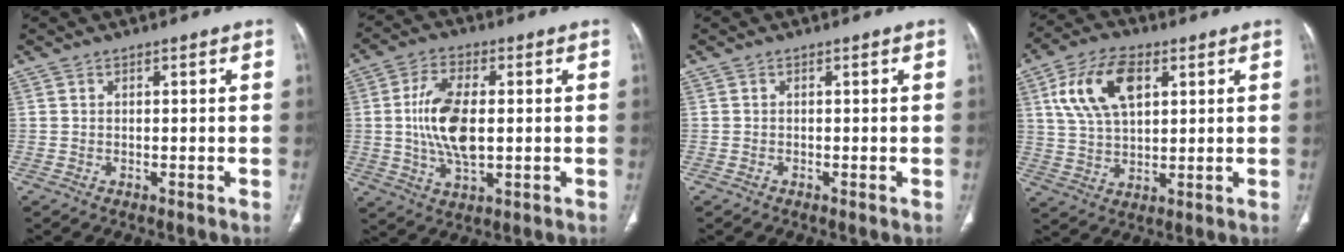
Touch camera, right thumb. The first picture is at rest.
{"total": 11.7, "force": [0.3, 5.8, 10.2], "torque": [-0.198, -0.002, 0.008]}
{"total": 0.0}
{"total": 13.0, "force": [4.6, 7.1, 9.8], "torque": [-0.181, -0.002, 0.088]}